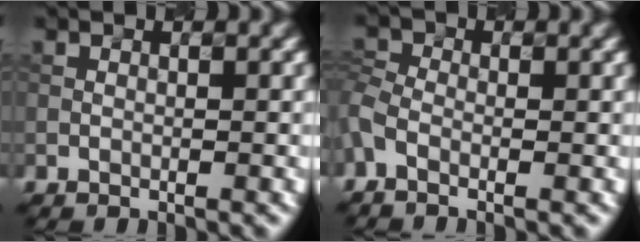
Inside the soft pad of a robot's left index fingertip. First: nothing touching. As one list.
[{"total": 1.9, "force": [-0.9, 1.3, 1.2], "torque": [-0.037, 0.000, -0.032]}]